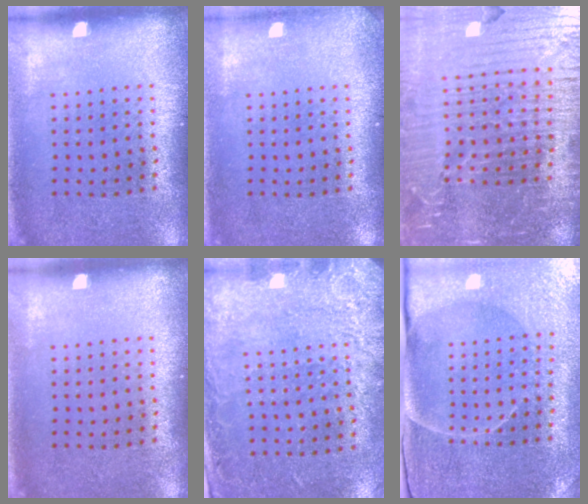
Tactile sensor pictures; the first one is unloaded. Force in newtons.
{"total": 1.0, "press": 1.0, "slide": 0.1}
{"total": 7.0, "press": 6.1, "slide": 3.4}
{"total": 0.0}
{"total": 2.8, "press": 2.0, "slide": 1.9}
{"total": 3.6, "press": 3.6, "slide": 0.6}